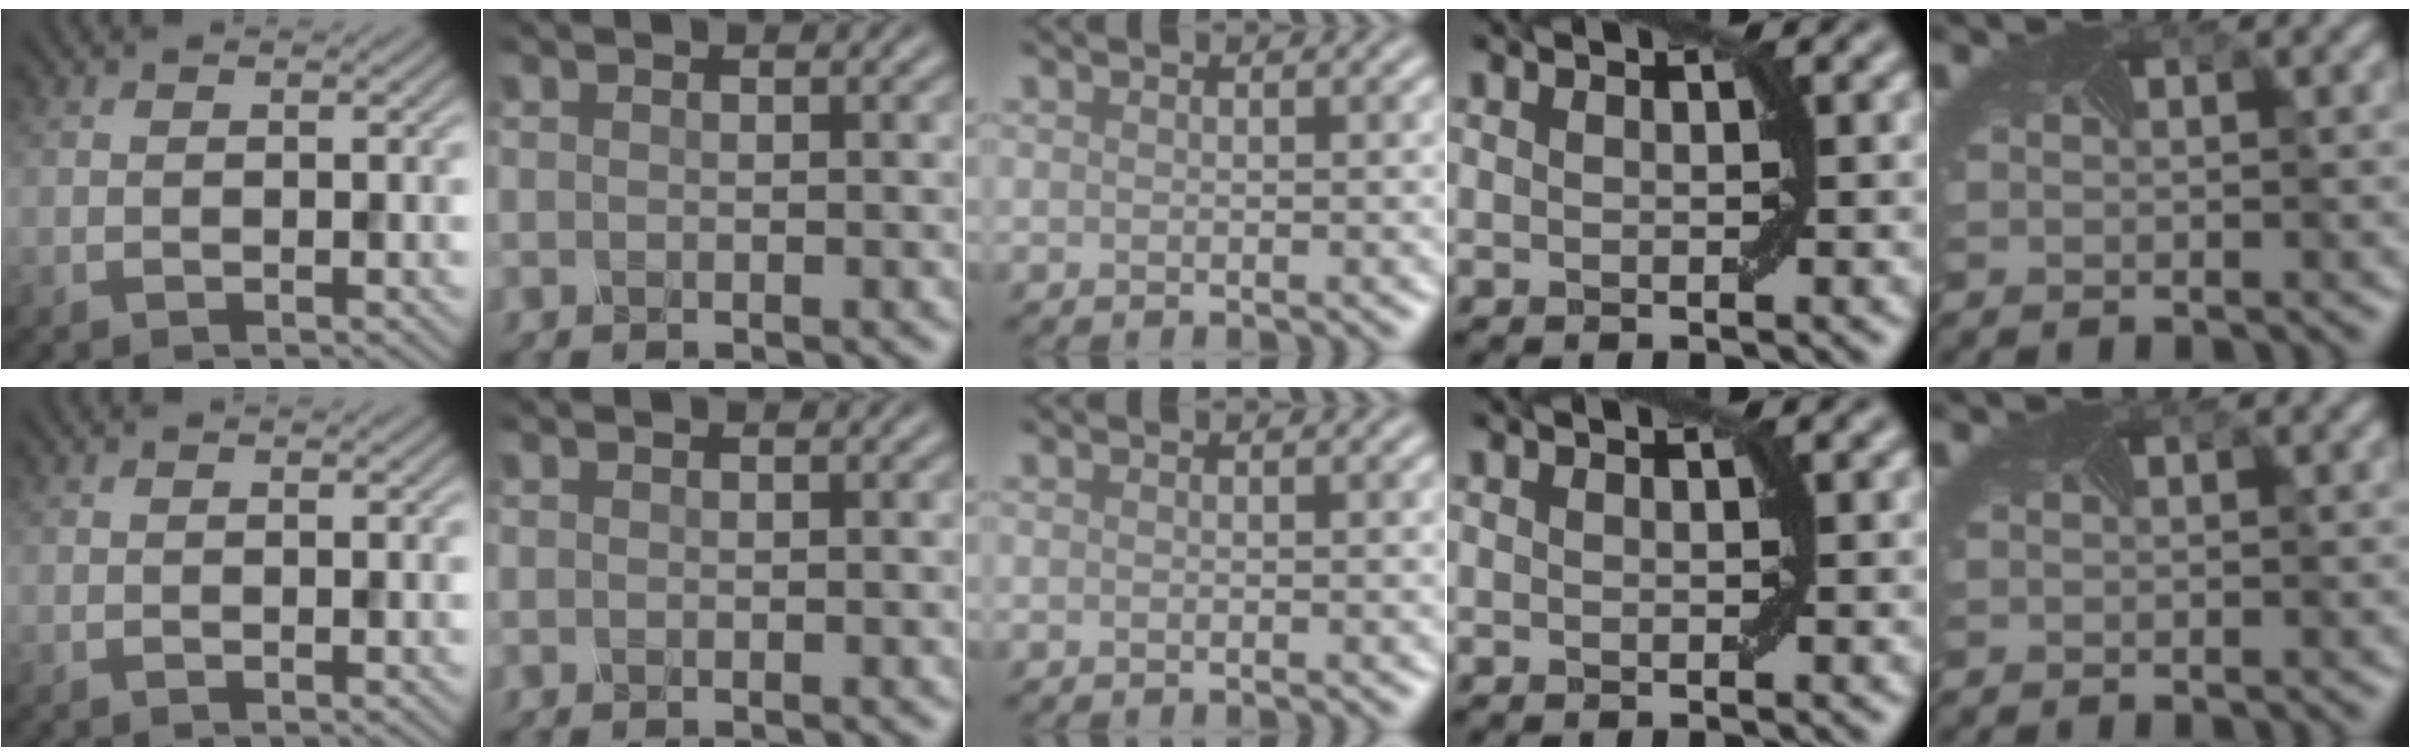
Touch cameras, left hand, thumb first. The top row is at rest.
{}